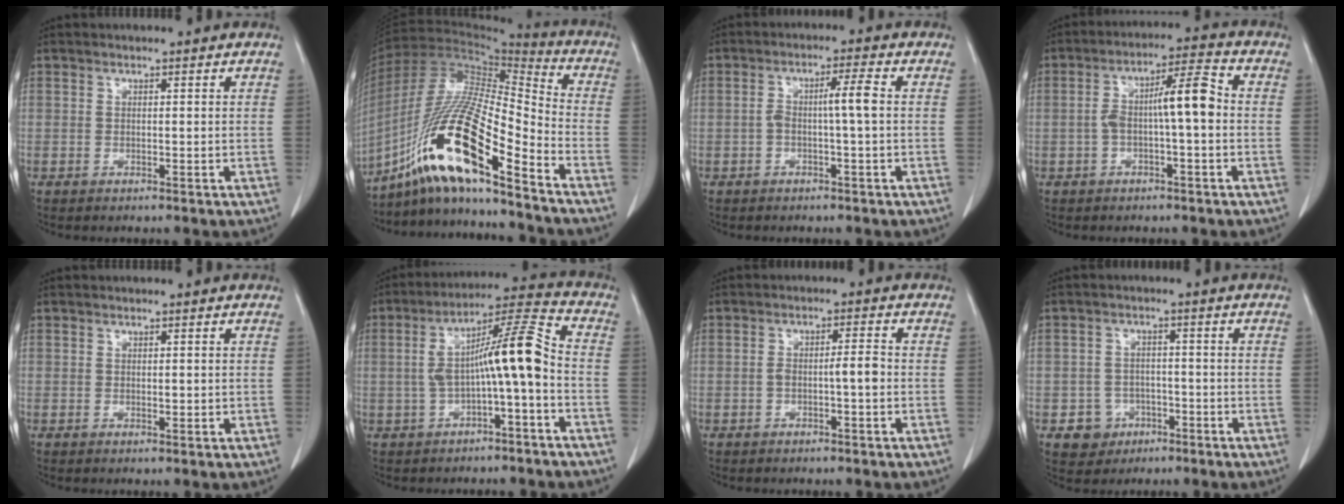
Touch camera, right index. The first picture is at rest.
{"total": 19.6, "force": [-12.4, 1.7, 15.1], "torque": [-0.310, -0.012, -0.230]}
{"total": 4.1, "force": [-0.3, -0.2, 4.1], "torque": [-0.073, 0.012, -0.005]}
{"total": 7.6, "force": [-0.6, 1.2, 7.5], "torque": [-0.133, 0.028, -0.012]}
{"total": 0.7, "force": [0.1, 0.4, 0.6], "torque": [-0.010, -0.001, 0.002]}
{"total": 10.7, "force": [-1.5, 0.8, 10.5], "torque": [-0.181, 0.038, -0.027]}
{"total": 3.2, "force": [-0.8, 0.4, 3.1], "torque": [-0.052, 0.009, -0.012]}
{"total": 4.8, "force": [-2.2, 4.3, 0.5], "torque": [-0.002, 0.015, -0.029]}